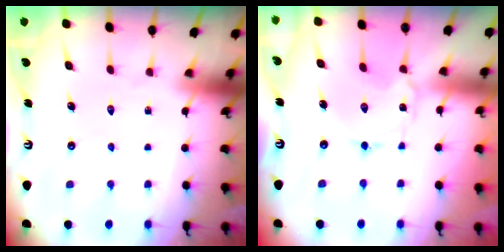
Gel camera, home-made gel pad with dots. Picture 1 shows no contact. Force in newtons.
{"total": 0.8, "press": 0.8, "slide": 0.1}